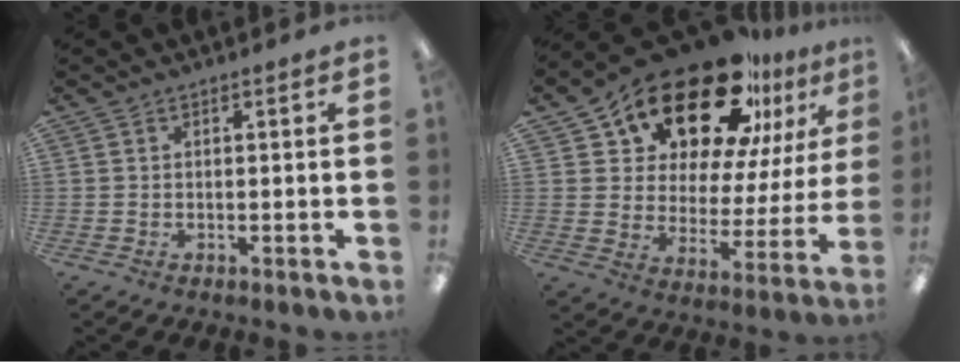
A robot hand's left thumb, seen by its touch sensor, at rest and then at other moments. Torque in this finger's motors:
{"motor_torque": [1.38, 1.92, 1.98, -0.80, 0.25]}